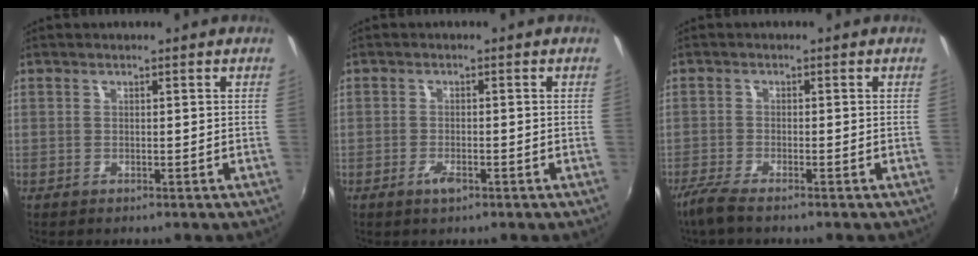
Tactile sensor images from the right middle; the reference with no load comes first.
{"total": 2.4, "force": [-1.4, 0.9, 1.7], "torque": [-0.038, -0.004, -0.028]}
{"total": 4.0, "force": [-3.2, 0.3, 2.3], "torque": [-0.066, -0.012, -0.065]}